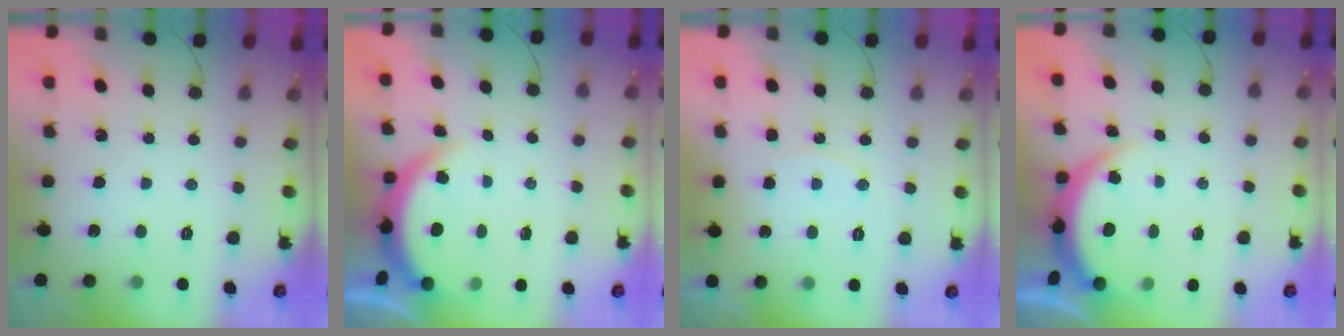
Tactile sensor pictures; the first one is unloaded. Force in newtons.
{"total": 3.6, "press": 3.6, "slide": 0.6}
{"total": 5.4, "press": 5.1, "slide": 2.0}
{"total": 3.9, "press": 3.6, "slide": 1.5}